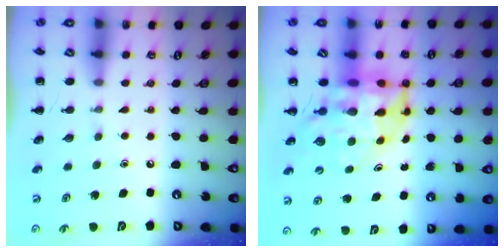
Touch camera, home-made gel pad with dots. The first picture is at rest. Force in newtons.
{"total": 7.8, "press": 7.5, "slide": 2.2}